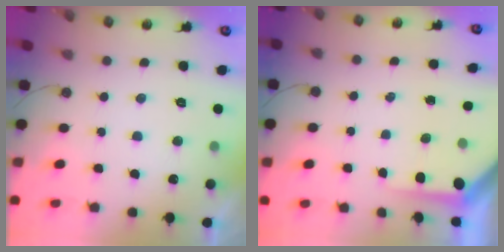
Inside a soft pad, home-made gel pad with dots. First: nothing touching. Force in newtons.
{"total": 4.5, "press": 4.5, "slide": 0.4}